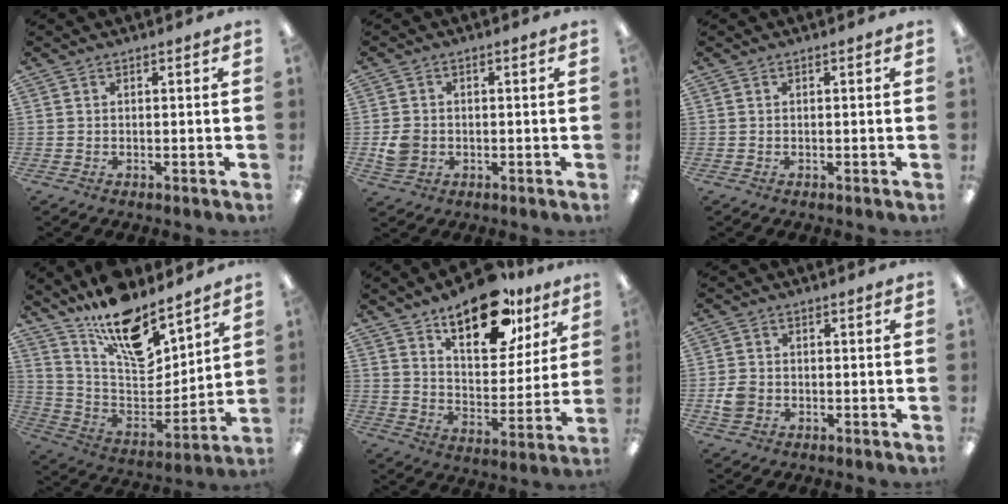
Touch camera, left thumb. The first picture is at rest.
{"total": 4.3, "force": [-0.7, 3.7, 2.0], "torque": [-0.033, 0.002, -0.012]}
{"total": 0.0}
{"total": 18.1, "force": [14.0, 6.8, 9.2], "torque": [-0.164, -0.103, 0.248]}
{"total": 19.0, "force": [13.0, 8.9, 10.7], "torque": [-0.155, -0.068, 0.219]}
{"total": 3.7, "force": [-1.1, 3.0, 1.8], "torque": [-0.028, 0.008, -0.019]}